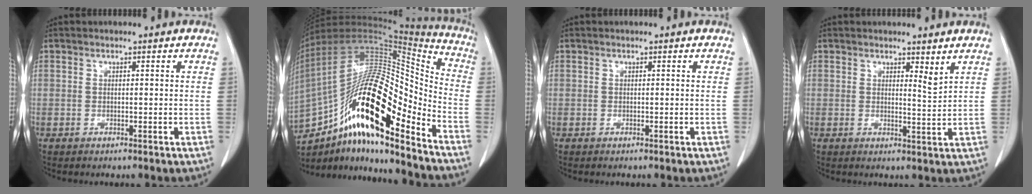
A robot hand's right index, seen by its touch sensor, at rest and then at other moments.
{"total": 25.9, "force": [-13.1, 6.6, 21.3], "torque": [-0.378, 0.013, -0.221]}
{"total": 0.0}
{"total": 2.2, "force": [1.7, 0.1, 1.3], "torque": [-0.024, -0.014, 0.027]}